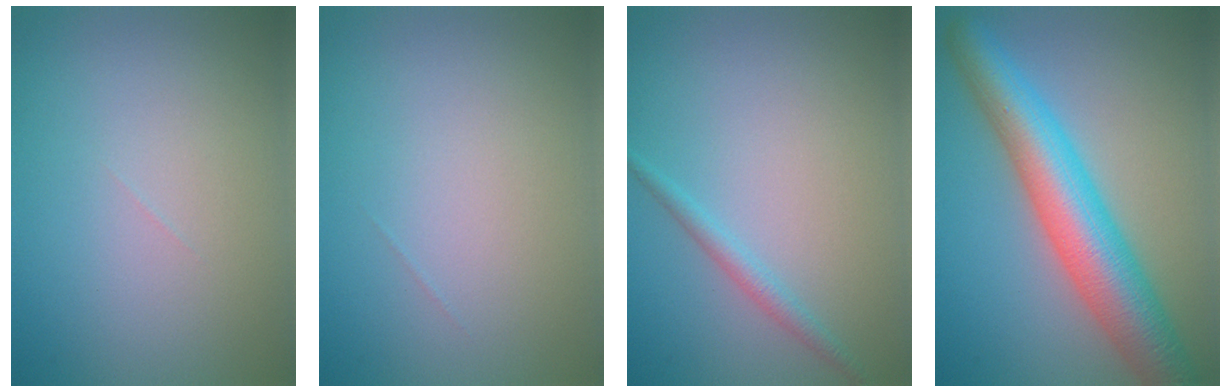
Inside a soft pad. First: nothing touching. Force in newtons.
{"total": 0.0}
{"total": 1.4, "press": 1.4, "slide": 0.0}
{"total": 8.6, "press": 8.6, "slide": 0.1}